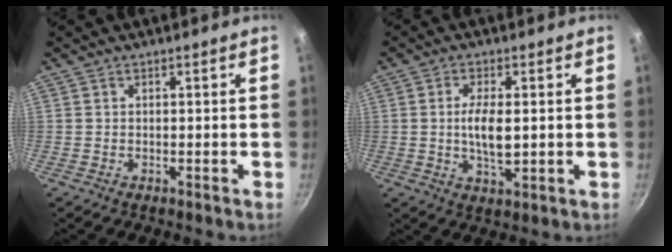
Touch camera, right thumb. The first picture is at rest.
{"total": 6.5, "force": [0.3, 2.5, 6.0], "torque": [-0.114, -0.004, 0.006]}